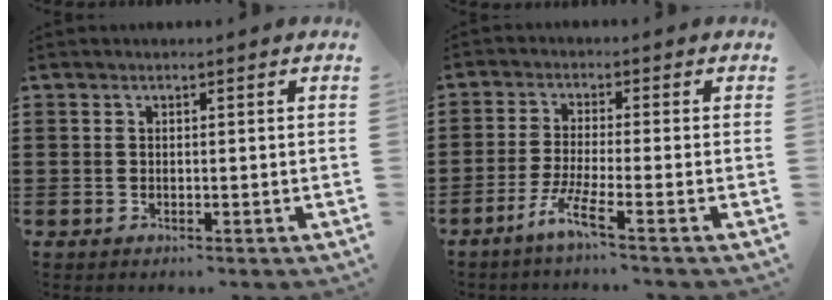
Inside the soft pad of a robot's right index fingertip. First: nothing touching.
{"total": 4.9, "force": [-3.2, -0.2, 3.7], "torque": [-0.091, -0.016, -0.067]}